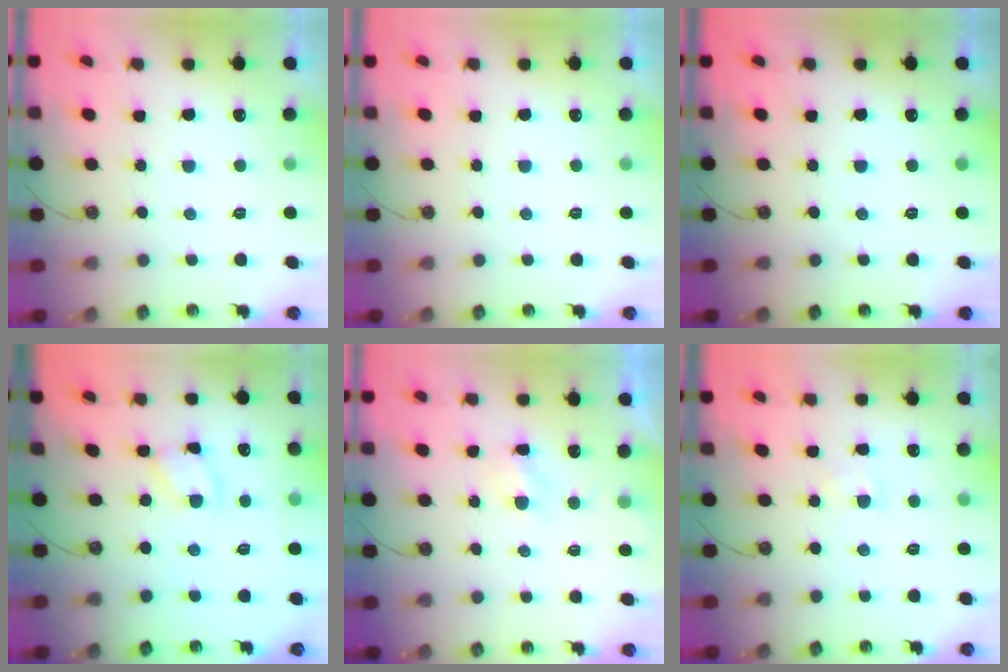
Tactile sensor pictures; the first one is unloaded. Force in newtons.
{"total": 0.0}
{"total": 0.0}
{"total": 2.9, "press": 2.9, "slide": 0.1}
{"total": 3.1, "press": 3.0, "slide": 0.5}
{"total": 3.5, "press": 3.5, "slide": 0.5}